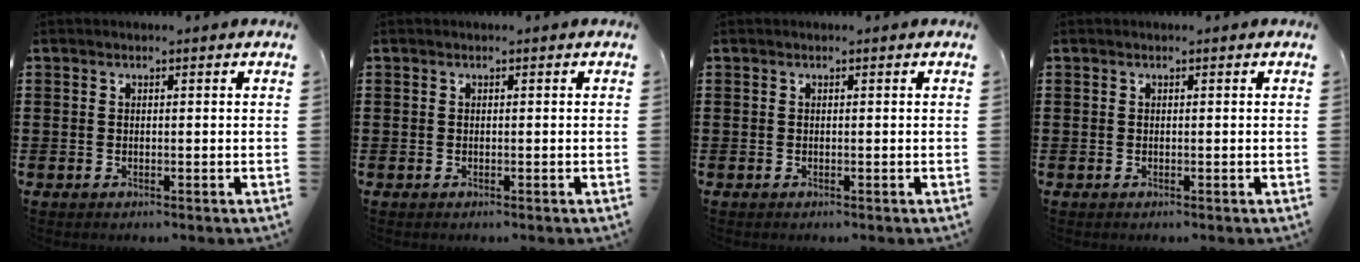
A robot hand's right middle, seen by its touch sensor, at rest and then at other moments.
{"total": 0.0}
{"total": 0.0}
{"total": 0.0}